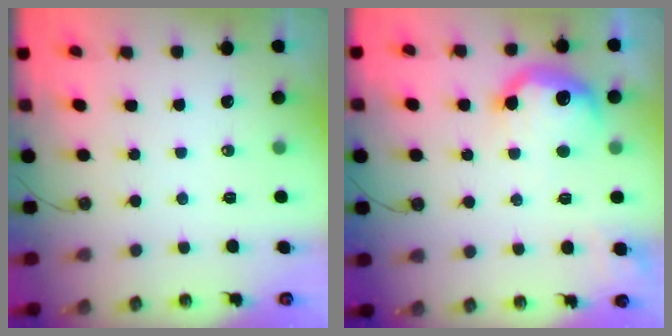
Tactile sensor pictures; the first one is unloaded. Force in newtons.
{"total": 13.8, "press": 13.7, "slide": 1.0}